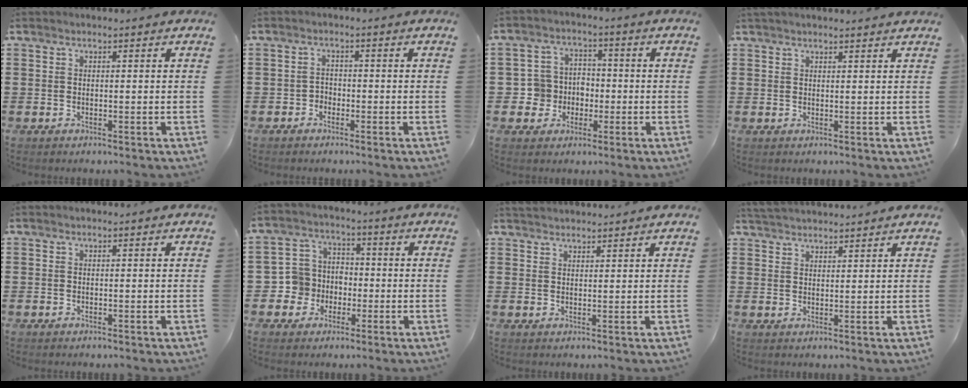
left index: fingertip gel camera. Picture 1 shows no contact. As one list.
[{"total": 1.5, "force": [-1.3, 0.9, 0.0], "torque": [-0.006, 0.003, -0.029]}, {"total": 5.6, "force": [-1.3, 5.3, 1.2], "torque": [-0.047, 0.012, -0.027]}, {"total": 1.4, "force": [1.4, 0.1, 0.3], "torque": [-0.010, 0.001, 0.027]}, {"total": 0.0}, {"total": 6.0, "force": [-1.8, 5.7, 0.8], "torque": [-0.051, 0.009, -0.040]}, {"total": 1.9, "force": [1.9, 0.1, -0.2], "torque": [-0.002, 0.000, 0.036]}, {"total": 2.5, "force": [2.5, -0.1, -0.2], "torque": [-0.005, -0.004, 0.048]}]